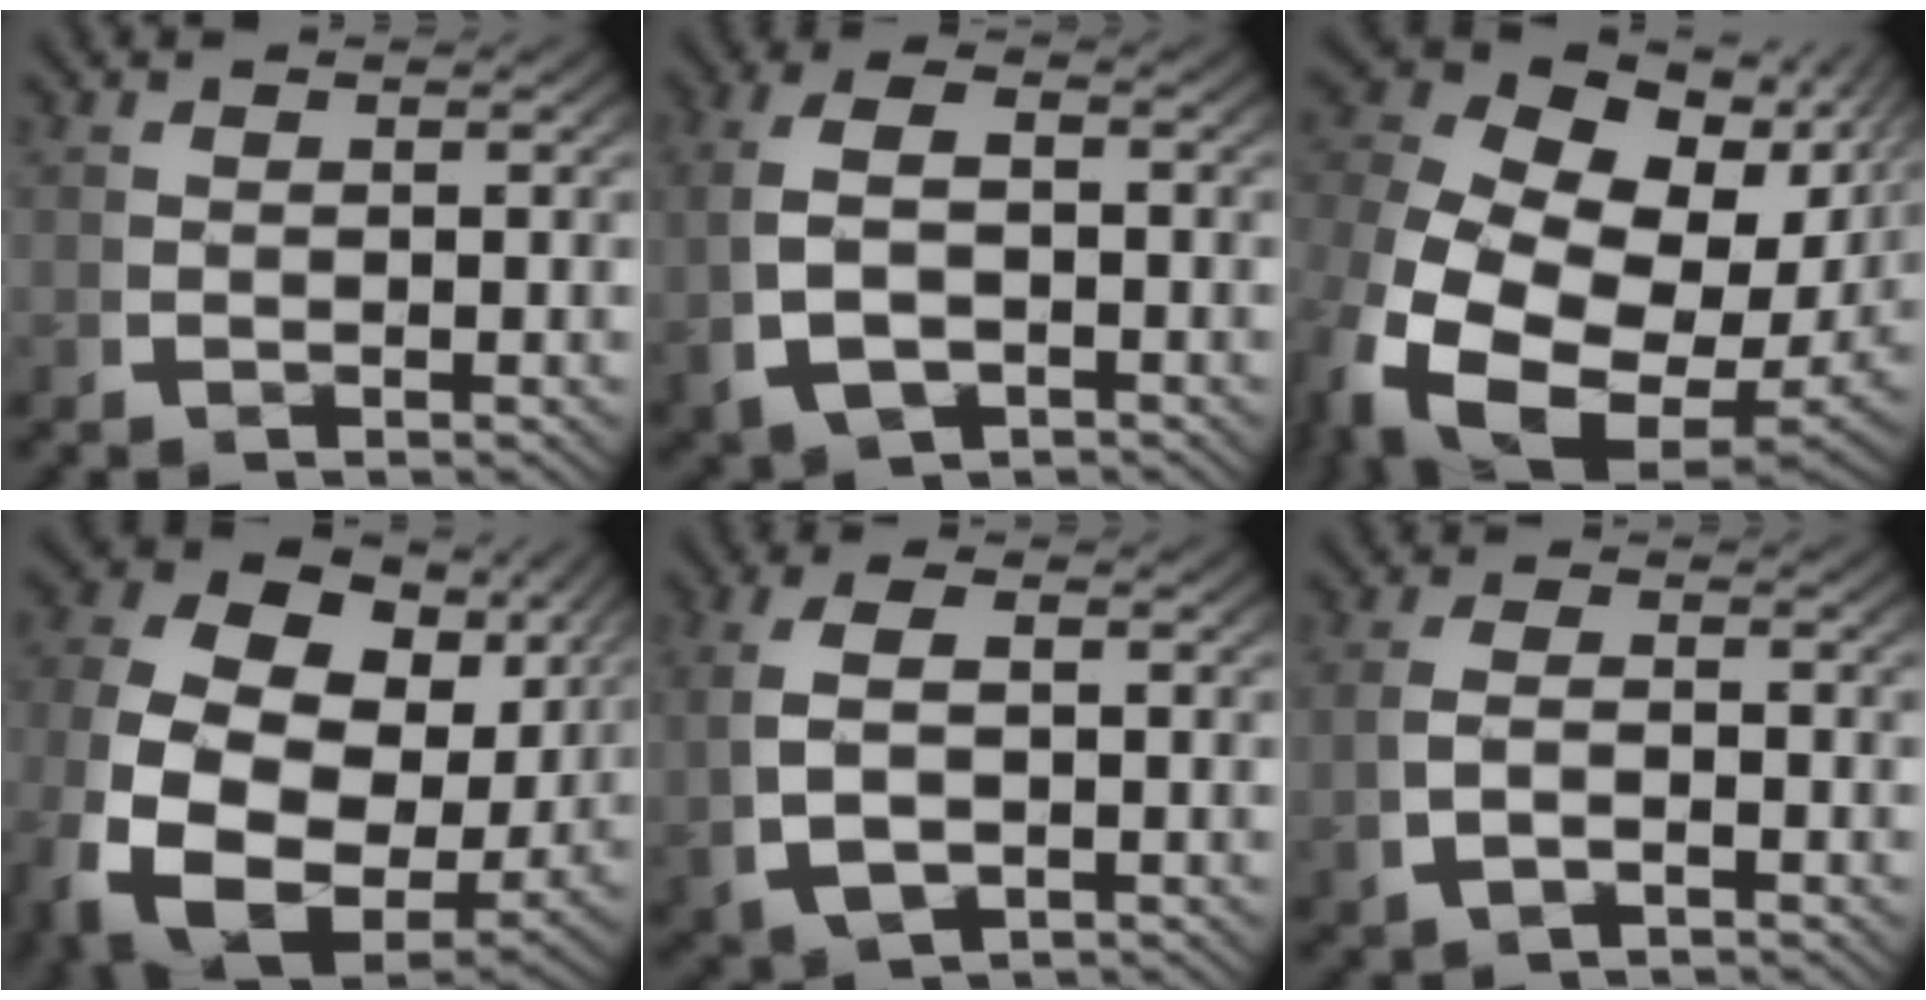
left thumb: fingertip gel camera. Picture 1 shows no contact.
{"total": 6.2, "force": [-0.6, 3.8, 4.8], "torque": [-0.113, -0.007, 0.001]}
{"total": 19.3, "force": [-0.7, 13.6, 13.8], "torque": [-0.286, -0.056, 0.003]}
{"total": 16.2, "force": [-0.9, 11.5, 11.4], "torque": [-0.270, -0.068, 0.008]}
{"total": 5.7, "force": [0.0, 3.4, 4.6], "torque": [-0.106, -0.006, 0.015]}
{"total": 2.4, "force": [-0.5, 1.1, 2.1], "torque": [-0.052, 0.000, -0.004]}